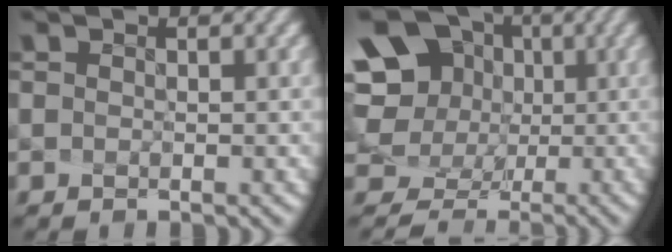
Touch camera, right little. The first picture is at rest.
{"total": 12.5, "force": [2.9, 10.8, 5.5], "torque": [-0.160, 0.029, 0.042]}